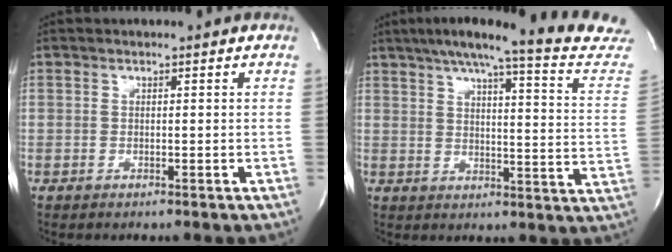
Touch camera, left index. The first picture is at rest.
{"total": 22.5, "force": [20.0, -0.2, 10.4], "torque": [-0.148, -0.069, 0.235]}